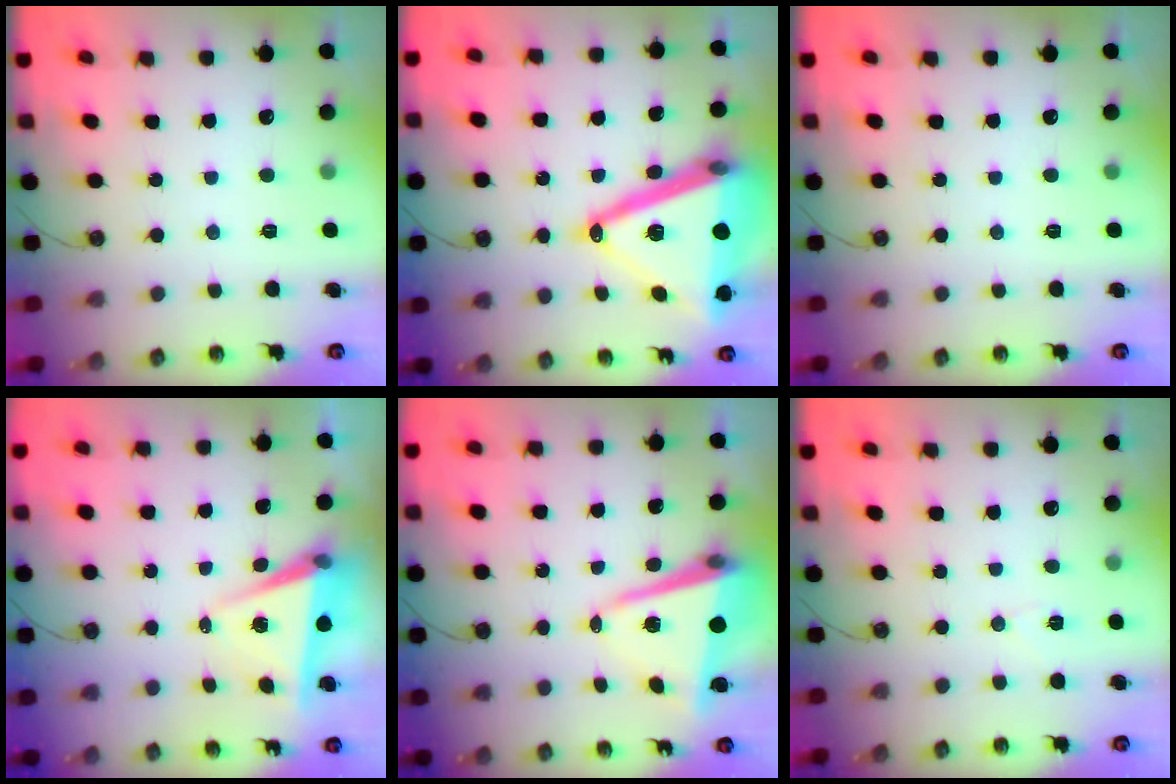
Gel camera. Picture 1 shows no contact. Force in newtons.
{"total": 27.3, "press": 27.0, "slide": 3.6}
{"total": 0.0}
{"total": 6.1, "press": 4.4, "slide": 4.3}
{"total": 9.8, "press": 9.6, "slide": 1.6}
{"total": 5.6, "press": 5.4, "slide": 1.5}